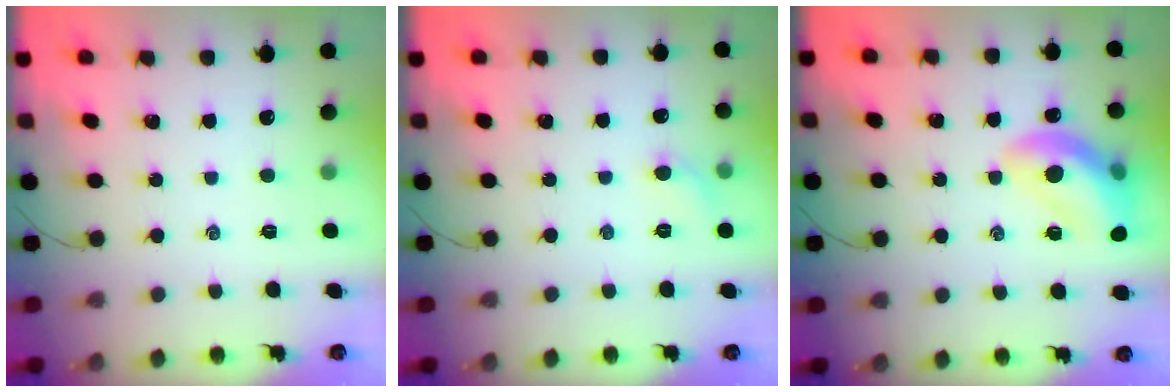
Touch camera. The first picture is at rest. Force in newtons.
{"total": 5.0, "press": 4.8, "slide": 1.6}
{"total": 13.7, "press": 13.6, "slide": 1.5}